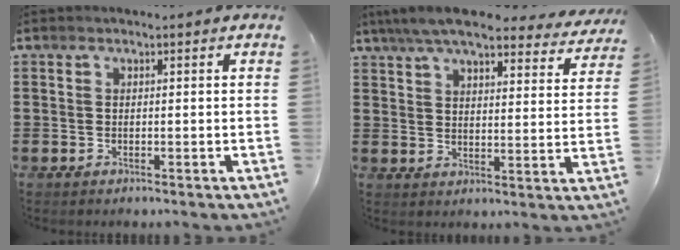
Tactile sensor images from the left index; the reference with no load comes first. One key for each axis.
{"total": 8.0, "fx": 7.1, "fy": 0.8, "fz": 3.5, "tx": -0.093, "ty": -0.025, "tz": 0.128}